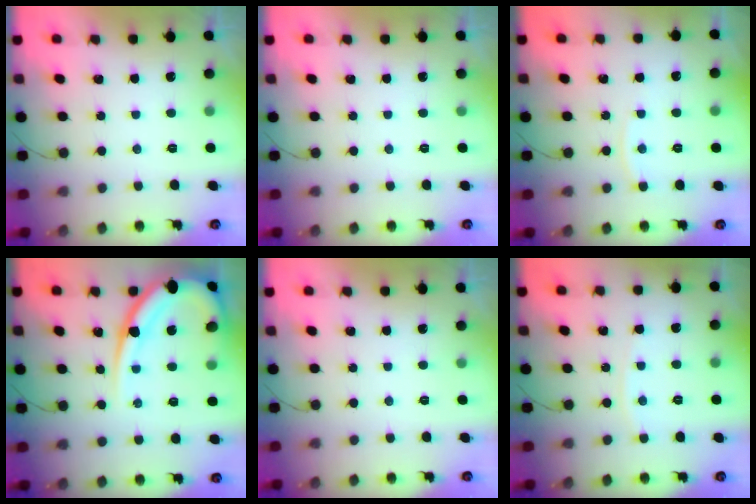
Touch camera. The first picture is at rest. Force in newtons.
{"total": 0.0}
{"total": 2.7, "press": 2.7, "slide": 0.4}
{"total": 15.9, "press": 15.8, "slide": 1.8}
{"total": 0.0}
{"total": 2.3, "press": 2.2, "slide": 0.3}